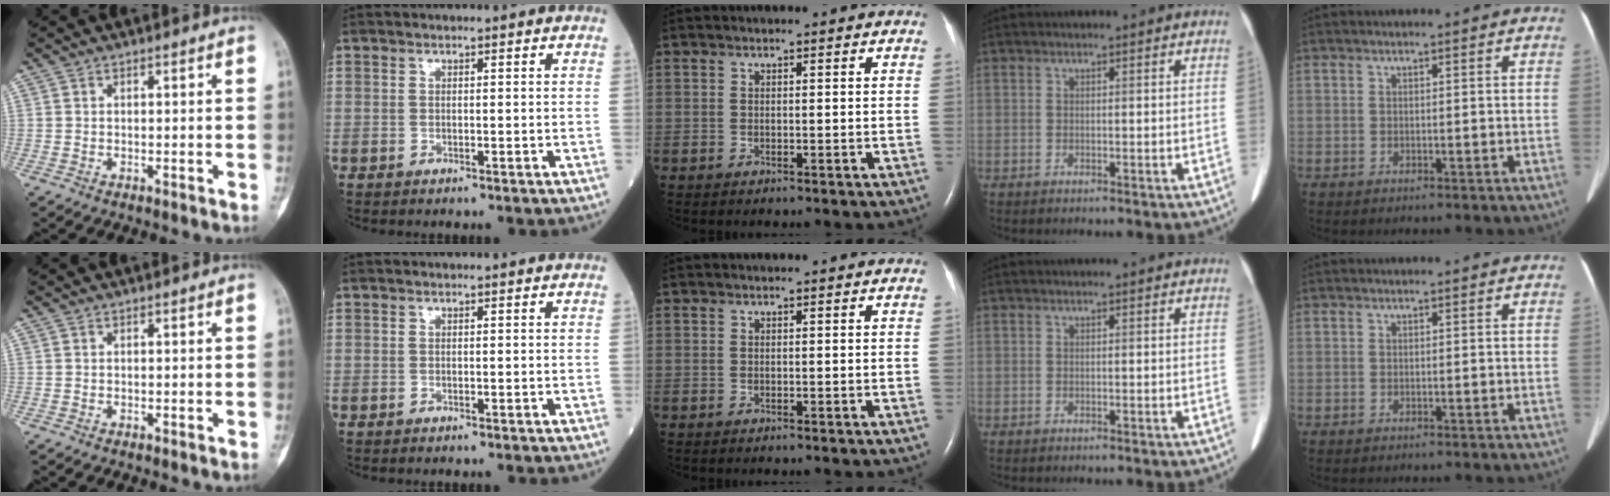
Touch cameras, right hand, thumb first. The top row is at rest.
{}